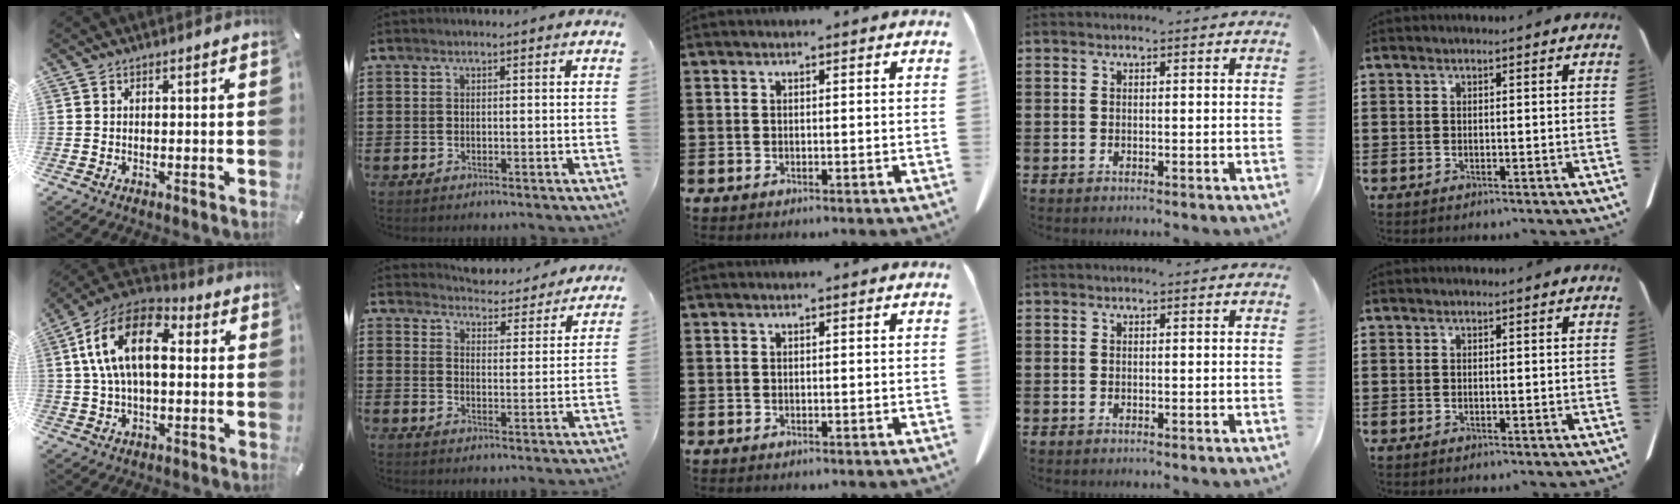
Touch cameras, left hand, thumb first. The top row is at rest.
{"thumb": {"total": 15.0, "force": [3.1, 9.0, 11.5], "torque": [-0.235, 0.006, 0.053]}, "index": {"total": 4.4, "force": [4.4, 0.0, 0.1], "torque": [-0.019, -0.039, 0.072]}}